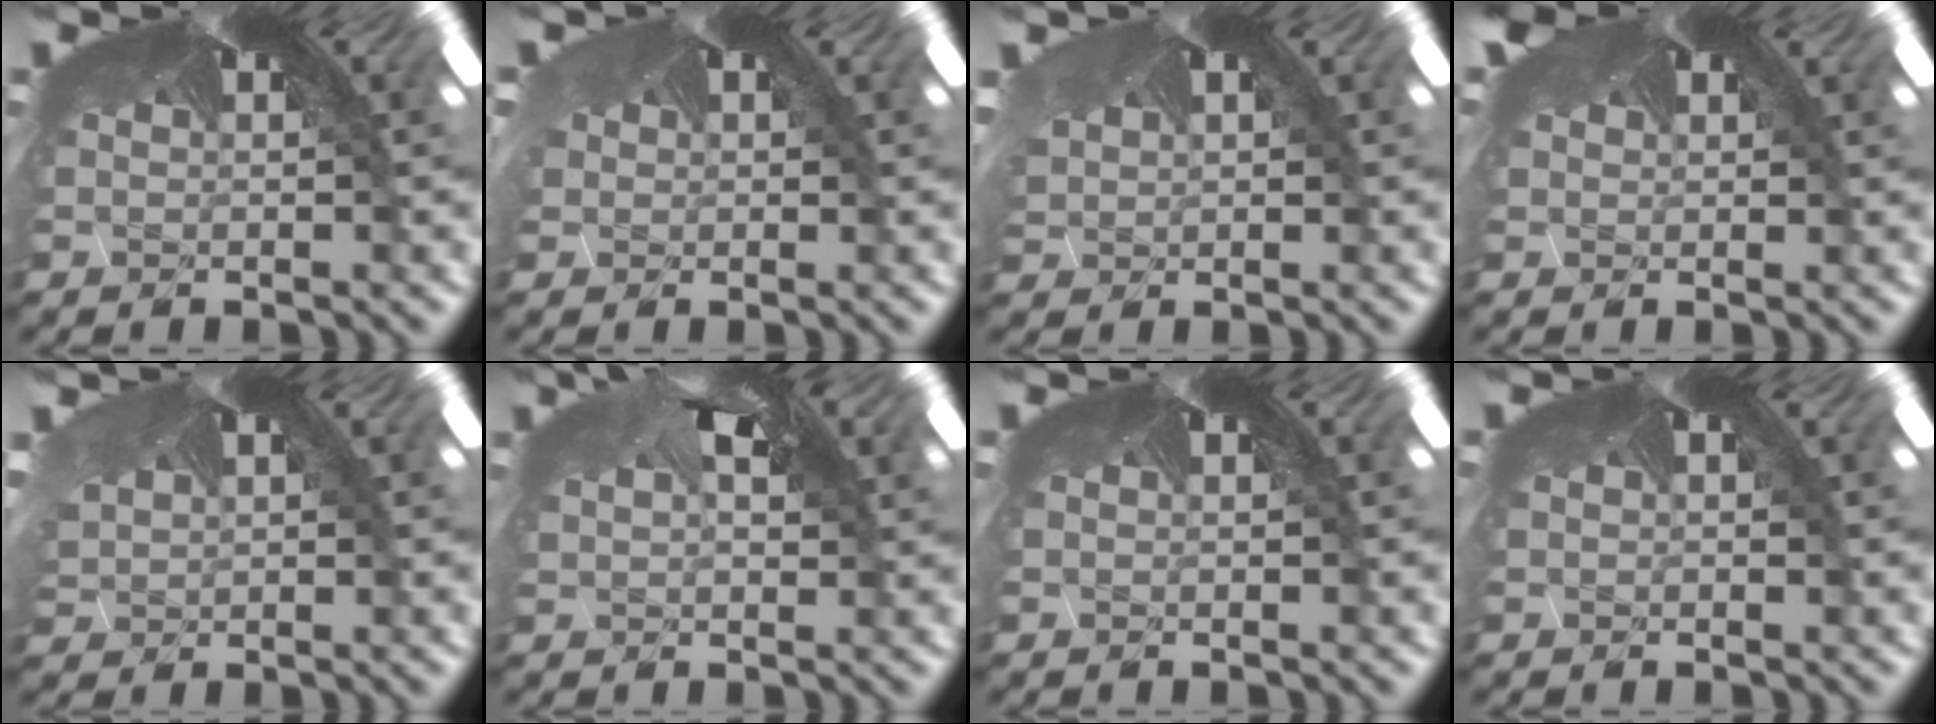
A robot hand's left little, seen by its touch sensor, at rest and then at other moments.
{"total": 2.4, "force": [-0.2, 1.9, 1.4], "torque": [-0.053, 0.007, 0.001]}
{"total": 2.3, "force": [-0.6, 2.0, 0.8], "torque": [-0.048, -0.002, 0.006]}
{"total": 2.1, "force": [0.9, 1.3, 1.3], "torque": [-0.042, 0.008, 0.015]}
{"total": 1.8, "force": [-0.8, 1.6, 0.3], "torque": [-0.041, -0.006, 0.009]}
{"total": 2.9, "force": [1.2, 1.8, 2.0], "torque": [-0.052, 0.005, 0.032]}
{"total": 0.0}
{"total": 0.0}